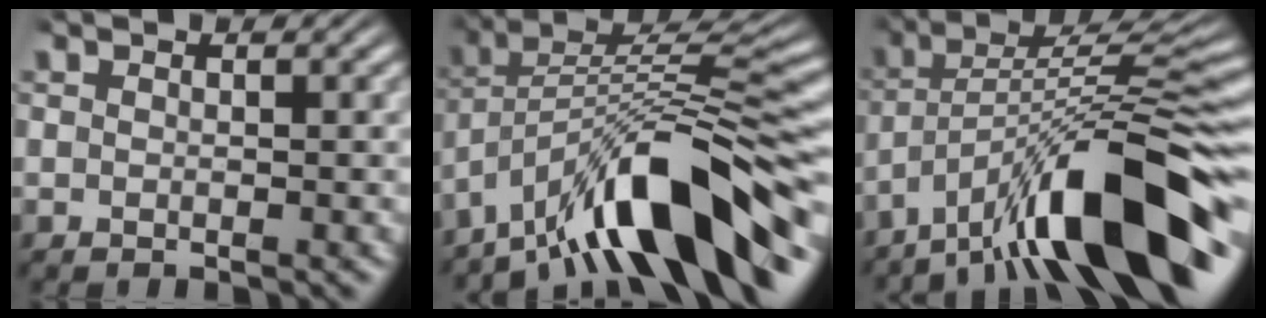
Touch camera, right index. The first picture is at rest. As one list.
[{"total": 9.7, "force": [-3.9, 3.8, 8.1], "torque": [-0.130, -0.011, -0.045]}, {"total": 10.2, "force": [-2.8, 3.6, 9.2], "torque": [-0.138, -0.002, -0.028]}]